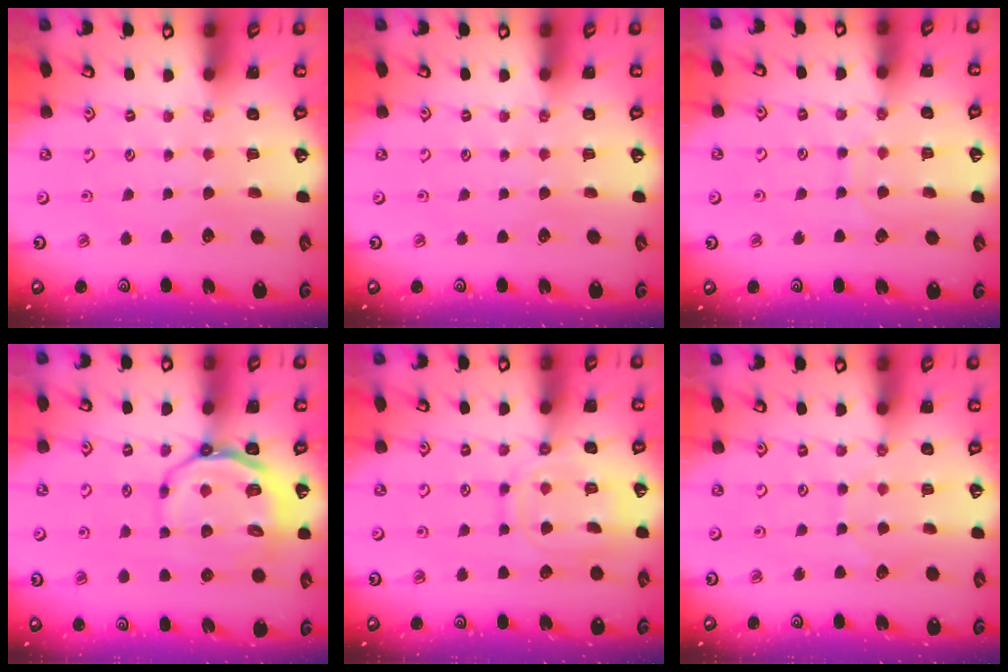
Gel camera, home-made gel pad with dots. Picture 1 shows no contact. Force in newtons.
{"total": 0.0}
{"total": 6.8, "press": 6.8, "slide": 0.1}
{"total": 11.7, "press": 11.4, "slide": 2.9}
{"total": 11.0, "press": 11.0, "slide": 0.9}
{"total": 4.8, "press": 4.8, "slide": 0.4}